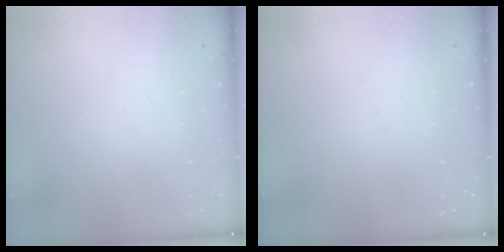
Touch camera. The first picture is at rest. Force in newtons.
{"total": 0.0}